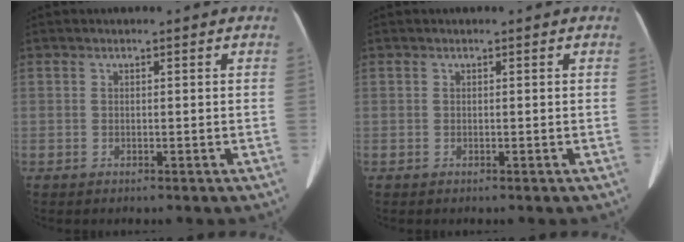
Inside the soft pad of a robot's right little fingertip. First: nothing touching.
{"total": 0.0}